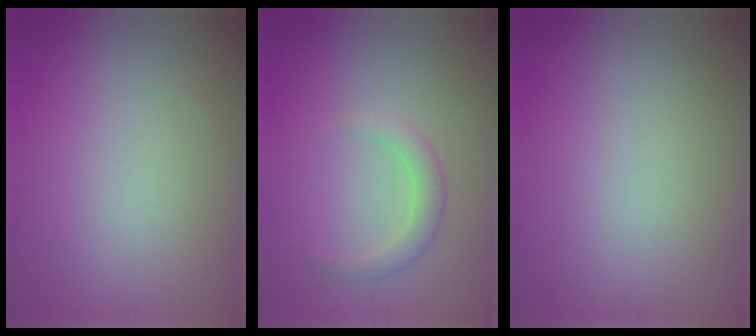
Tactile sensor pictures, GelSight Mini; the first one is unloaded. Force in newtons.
{"total": 2.1, "press": 2.0, "slide": 0.2}
{"total": 0.0}